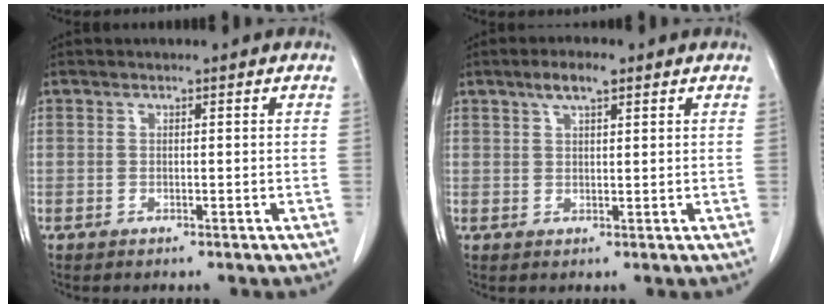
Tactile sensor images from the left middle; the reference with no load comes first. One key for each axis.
{"total": 3.6, "fx": 2.3, "fy": 0.9, "fz": 2.6, "tx": -0.054, "ty": 0.007, "tz": 0.041}